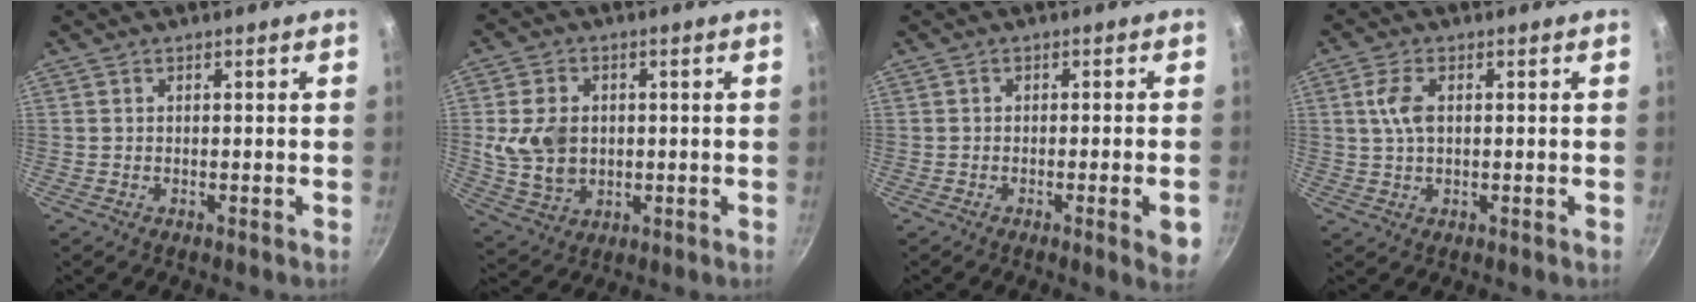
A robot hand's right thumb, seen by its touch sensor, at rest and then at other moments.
{"total": 10.0, "force": [0.7, 7.8, 6.3], "torque": [-0.102, -0.010, 0.020]}
{"total": 5.1, "force": [-1.9, 0.5, 4.7], "torque": [-0.055, 0.001, -0.025]}
{"total": 4.8, "force": [1.0, 2.6, 4.0], "torque": [-0.081, 0.005, 0.018]}